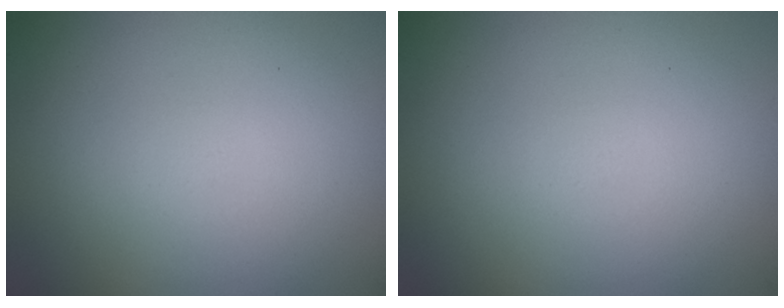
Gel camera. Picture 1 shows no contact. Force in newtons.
{"total": 0.0}